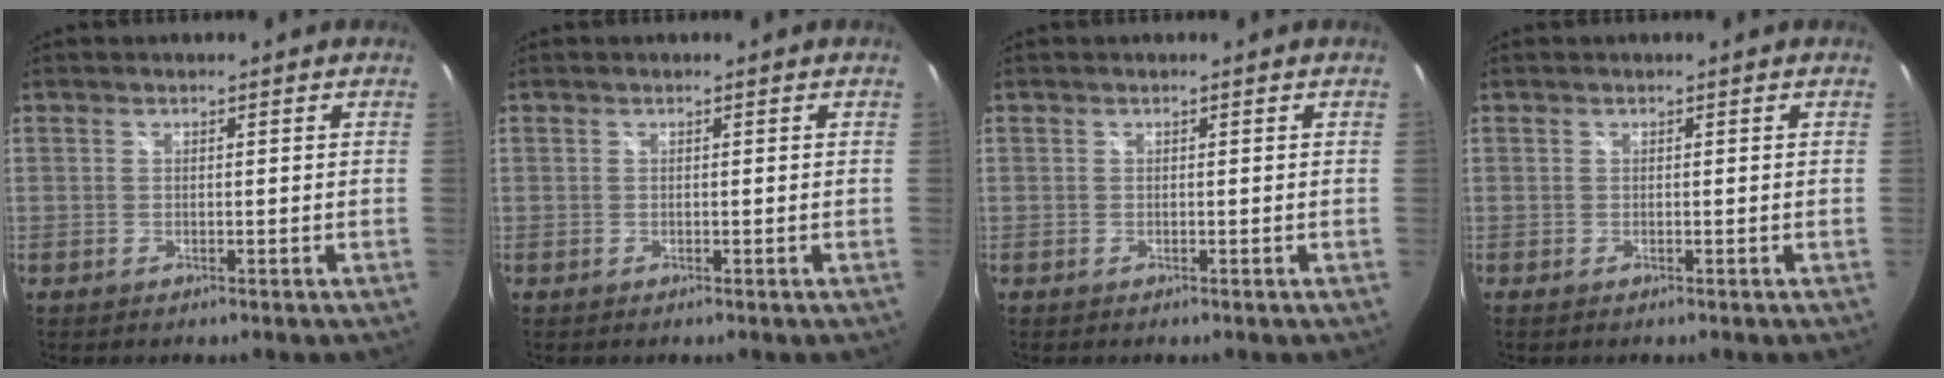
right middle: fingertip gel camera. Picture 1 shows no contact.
{"total": 0.0}
{"total": 0.0}
{"total": 0.0}